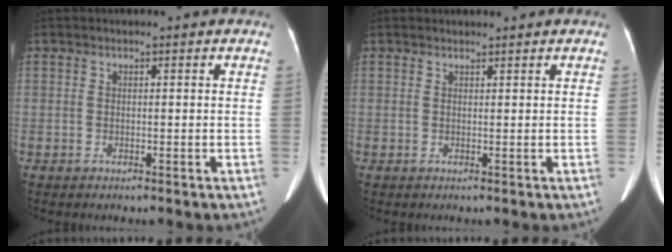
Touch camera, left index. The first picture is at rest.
{"total": 0.8, "force": [0.7, 0.0, 0.0], "torque": [-0.004, 0.006, 0.015]}